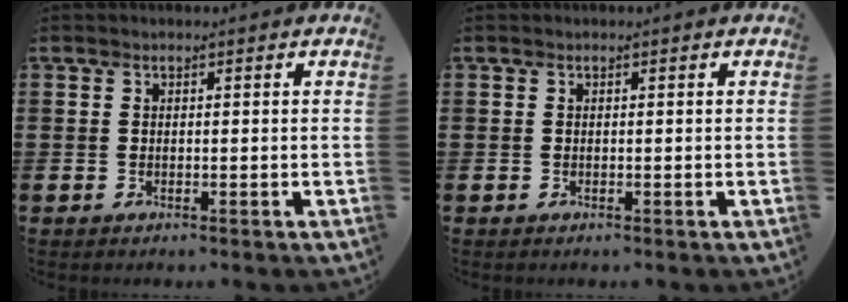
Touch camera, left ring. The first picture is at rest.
{"total": 0.0}